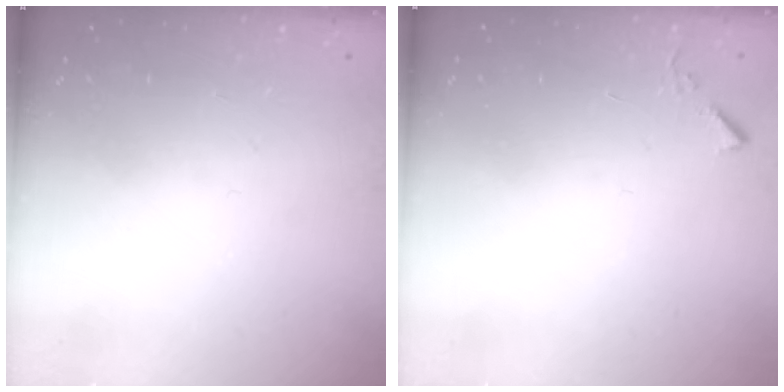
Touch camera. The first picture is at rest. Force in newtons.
{"total": 3.2, "press": 3.2, "slide": 0.5}